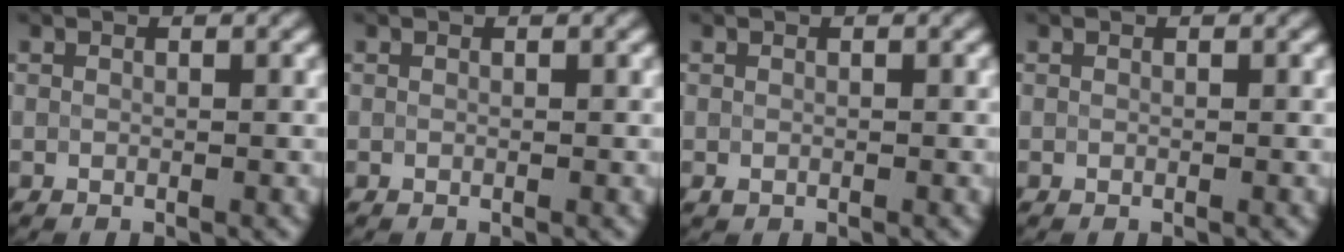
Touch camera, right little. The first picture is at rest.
{"total": 0.0}
{"total": 0.5, "force": [-0.2, 0.4, 0.3], "torque": [-0.005, -0.001, -0.004]}
{"total": 0.0}